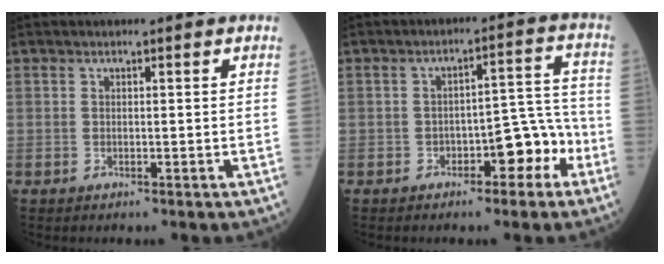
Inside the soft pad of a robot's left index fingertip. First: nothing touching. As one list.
[{"total": 6.4, "force": [-3.4, 2.8, 4.7], "torque": [-0.052, 0.035, -0.045]}]